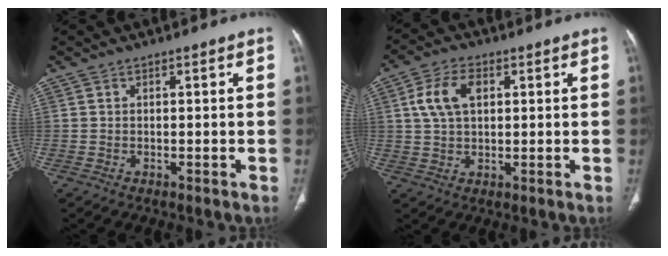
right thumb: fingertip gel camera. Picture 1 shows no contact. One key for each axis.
{"total": 7.7, "fx": 2.1, "fy": 4.6, "fz": 5.8, "tx": -0.113, "ty": 0.009, "tz": 0.041}